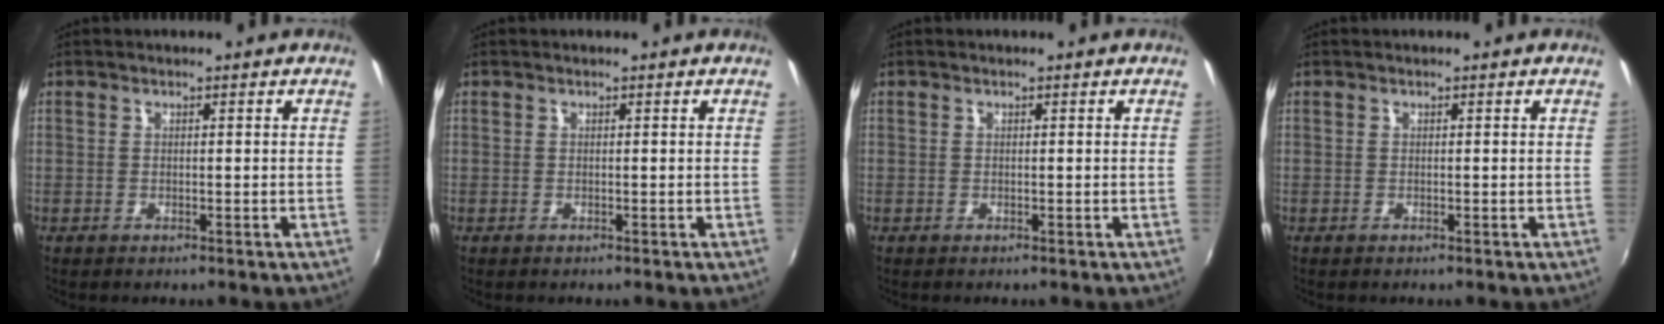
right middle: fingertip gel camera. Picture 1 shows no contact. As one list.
[{"total": 0.0}, {"total": 0.0}, {"total": 0.0}]